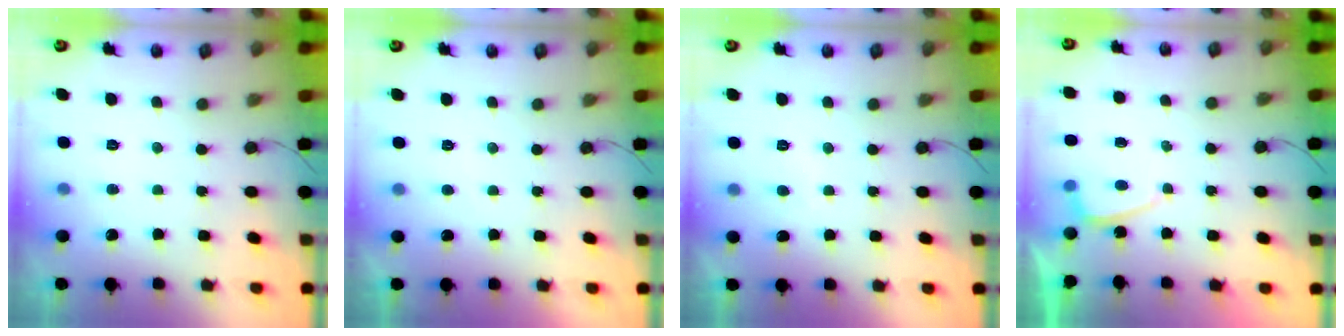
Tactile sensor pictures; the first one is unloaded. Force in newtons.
{"total": 0.8, "press": 0.7, "slide": 0.5}
{"total": 0.8, "press": 0.6, "slide": 0.4}
{"total": 0.0}